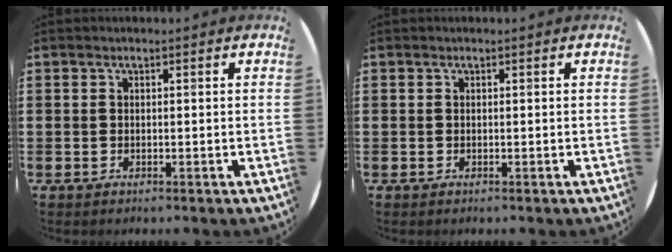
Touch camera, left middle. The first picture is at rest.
{"total": 0.0}